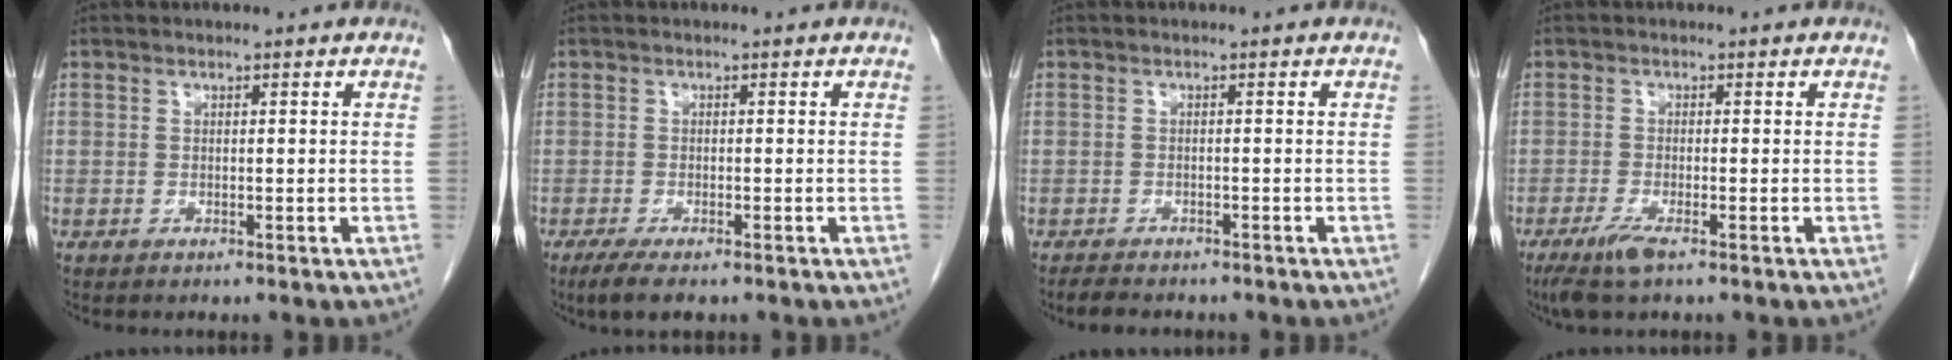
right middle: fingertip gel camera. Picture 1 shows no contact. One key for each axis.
{"total": 4.4, "fx": -3.1, "fy": 1.1, "fz": 2.9, "tx": -0.052, "ty": -0.010, "tz": -0.047}
{"total": 4.1, "fx": -3.6, "fy": 1.2, "fz": 1.6, "tx": -0.034, "ty": -0.010, "tz": -0.051}
{"total": 3.9, "fx": -2.5, "fy": 0.4, "fz": 3.0, "tx": -0.066, "ty": -0.012, "tz": -0.048}